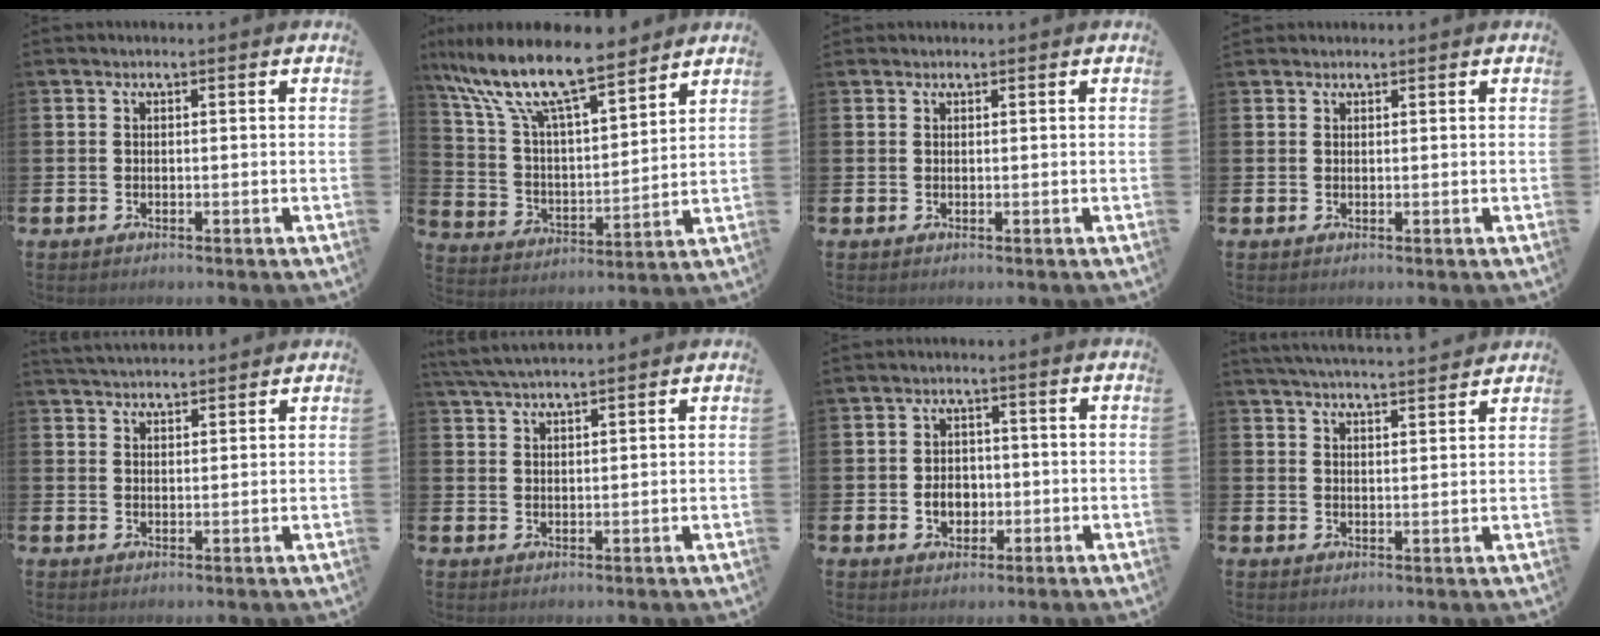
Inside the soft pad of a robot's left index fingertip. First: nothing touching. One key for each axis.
{"total": 11.9, "fx": 10.1, "fy": 2.0, "fz": 5.8, "tx": -0.159, "ty": -0.058, "tz": 0.176}
{"total": 0.7, "fx": 0.7, "fy": 0.3, "fz": -0.1, "tx": 0.011, "ty": -0.001, "tz": 0.011}
{"total": 1.1, "fx": 1.0, "fy": 0.4, "fz": -0.1, "tx": 0.009, "ty": 0.000, "tz": 0.017}
{"total": 3.5, "fx": 3.4, "fy": 0.5, "fz": 0.2, "tx": -0.005, "ty": -0.016, "tz": 0.063}
{"total": 4.1, "fx": 4.0, "fy": 0.2, "fz": 1.1, "tx": -0.032, "ty": -0.013, "tz": 0.074}
{"total": 3.5, "fx": -0.7, "fy": 2.8, "fz": 2.1, "tx": -0.022, "ty": -0.003, "tz": -0.022}
{"total": 4.4, "fx": 4.4, "fy": -0.3, "fz": 0.3, "tx": -0.010, "ty": -0.028, "tz": 0.077}